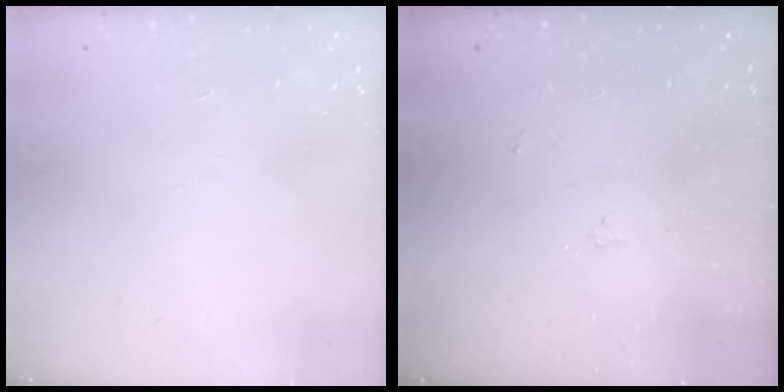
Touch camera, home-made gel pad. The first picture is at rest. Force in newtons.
{"total": 3.0, "press": 3.0, "slide": 0.5}